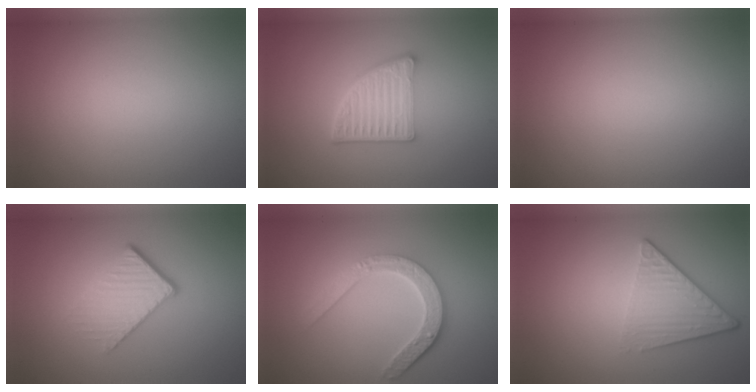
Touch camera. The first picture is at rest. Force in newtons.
{"total": 5.4, "press": 3.9, "slide": 3.8}
{"total": 0.0}
{"total": 3.9, "press": 2.6, "slide": 3.0}
{"total": 4.7, "press": 3.7, "slide": 3.0}
{"total": 4.3, "press": 3.1, "slide": 3.0}